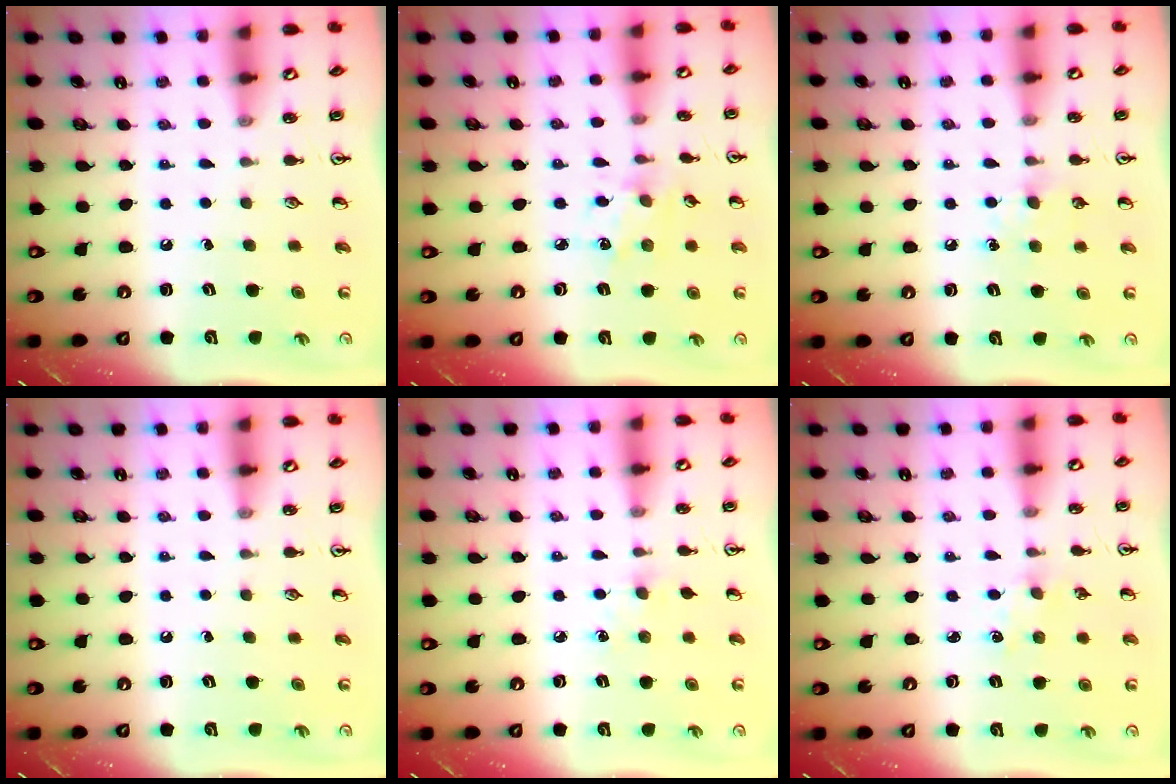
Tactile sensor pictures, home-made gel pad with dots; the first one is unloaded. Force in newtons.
{"total": 3.3, "press": 3.2, "slide": 0.6}
{"total": 6.6, "press": 6.6, "slide": 0.8}
{"total": 0.0}
{"total": 5.5, "press": 5.5, "slide": 0.6}
{"total": 1.6, "press": 1.6, "slide": 0.3}